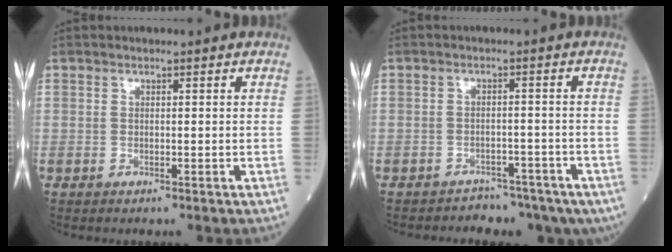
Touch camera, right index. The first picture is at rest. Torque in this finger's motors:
{"motor_torque": [0.27, -0.62, 0.41, 0.01]}